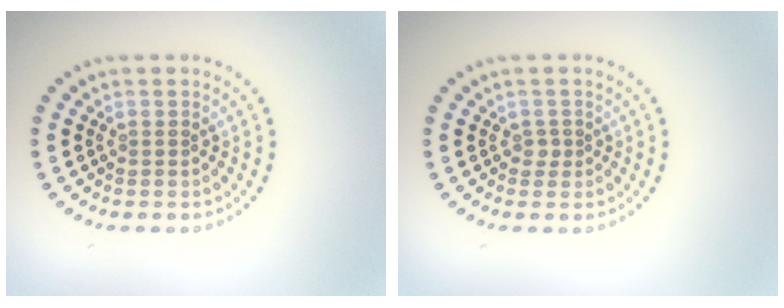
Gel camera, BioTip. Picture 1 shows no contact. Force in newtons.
{"total": 0.7, "press": 0.6, "slide": 0.4}